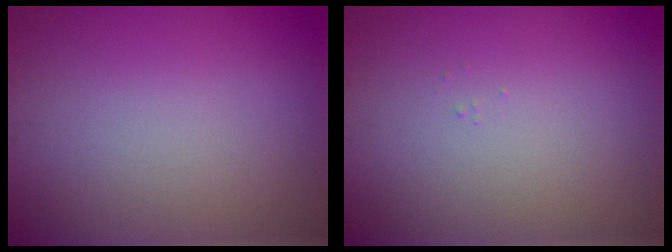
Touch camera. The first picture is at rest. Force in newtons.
{"total": 0.0}